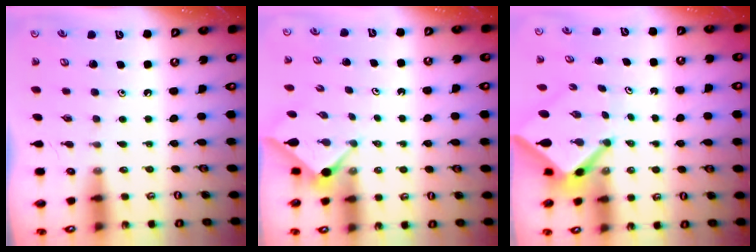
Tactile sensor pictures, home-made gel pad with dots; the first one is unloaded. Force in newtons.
{"total": 2.8, "press": 2.8, "slide": 0.4}
{"total": 4.8, "press": 4.8, "slide": 0.4}